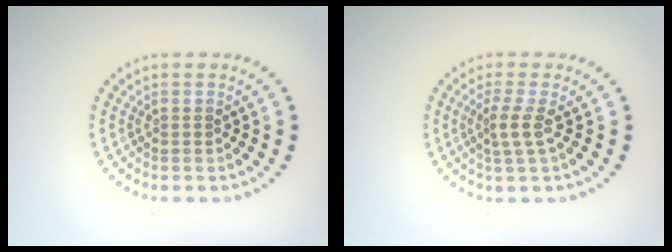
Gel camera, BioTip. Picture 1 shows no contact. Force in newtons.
{"total": 1.9, "press": 1.4, "slide": 1.3}